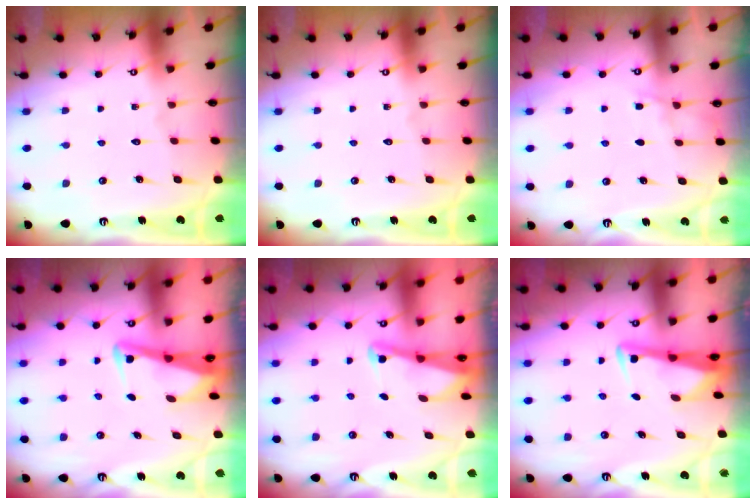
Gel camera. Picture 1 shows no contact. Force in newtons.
{"total": 0.0}
{"total": 4.0, "press": 4.0, "slide": 0.5}
{"total": 3.4, "press": 3.3, "slide": 0.8}
{"total": 2.2, "press": 2.2, "slide": 0.3}
{"total": 3.5, "press": 3.4, "slide": 0.4}